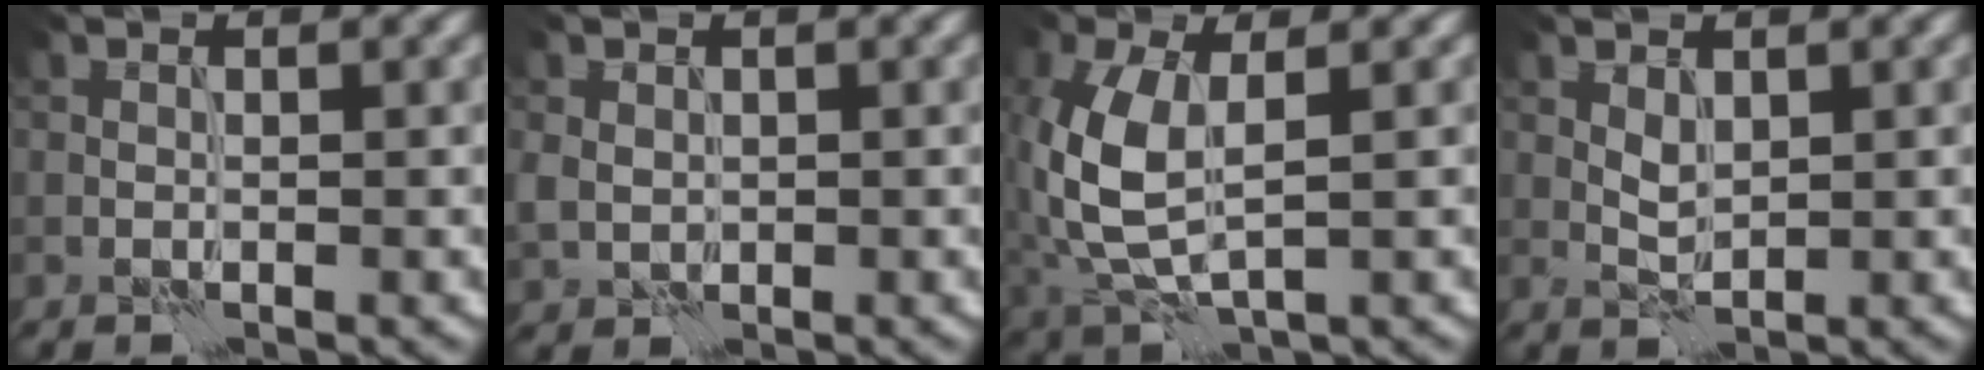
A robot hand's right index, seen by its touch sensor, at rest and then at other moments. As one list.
[{"total": 1.8, "force": [0.4, 1.5, 0.8], "torque": [-0.022, 0.000, 0.007]}, {"total": 7.4, "force": [0.3, 3.7, 6.3], "torque": [-0.166, 0.002, 0.007]}, {"total": 1.4, "force": [0.7, 0.7, 1.0], "torque": [-0.024, -0.001, 0.017]}]